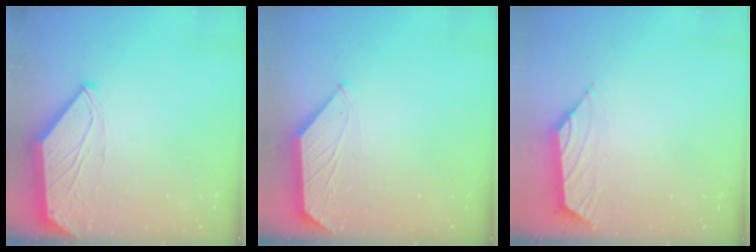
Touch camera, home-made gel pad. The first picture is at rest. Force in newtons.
{"total": 0.9, "press": 0.9, "slide": 0.2}
{"total": 1.5, "press": 1.4, "slide": 0.6}